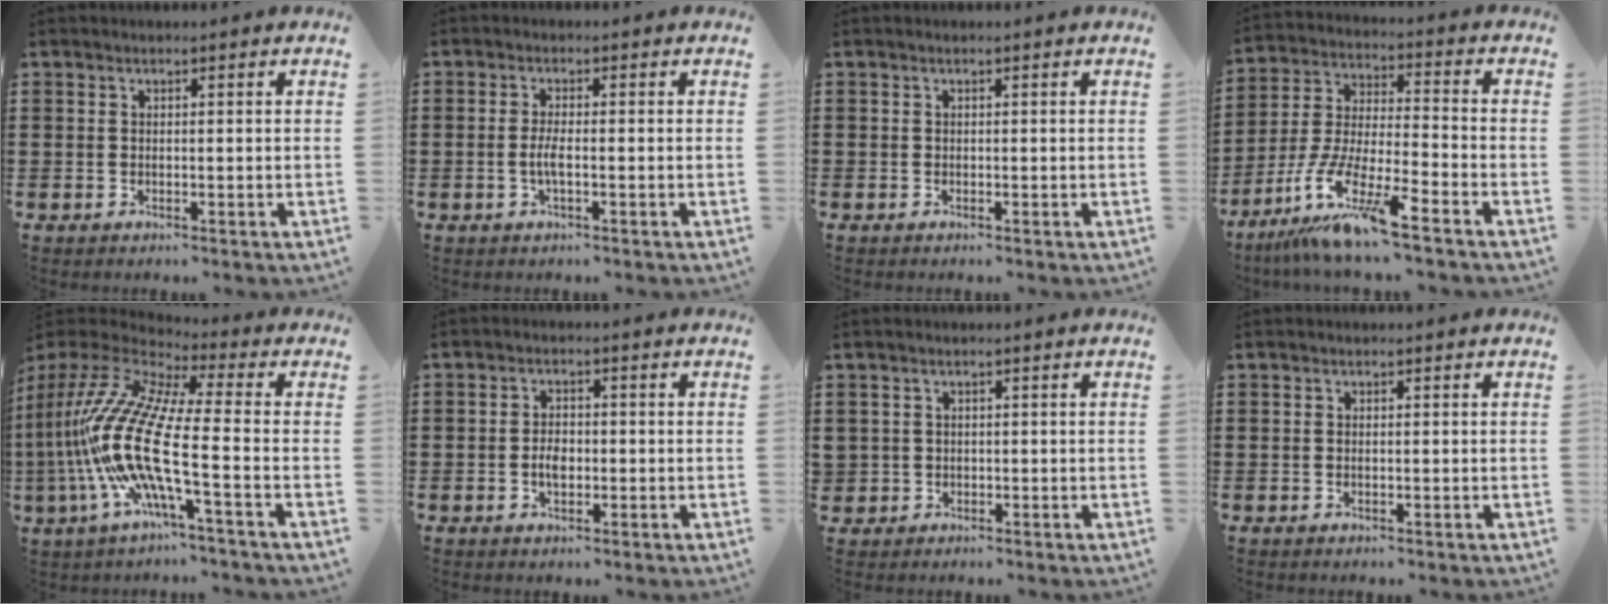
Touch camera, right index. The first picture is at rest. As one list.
[{"total": 2.8, "force": [-0.7, 0.4, 2.7], "torque": [-0.062, -0.007, -0.017]}, {"total": 0.0}, {"total": 11.4, "force": [-8.8, 0.4, 7.3], "torque": [-0.171, -0.010, -0.180]}, {"total": 15.0, "force": [-6.0, 3.3, 13.4], "torque": [-0.330, -0.028, -0.134]}, {"total": 2.8, "force": [-0.5, 1.6, 2.2], "torque": [-0.043, 0.002, -0.010]}, {"total": 0.9, "force": [-0.1, 0.9, 0.0], "torque": [-0.003, 0.003, -0.004]}, {"total": 0.0}]